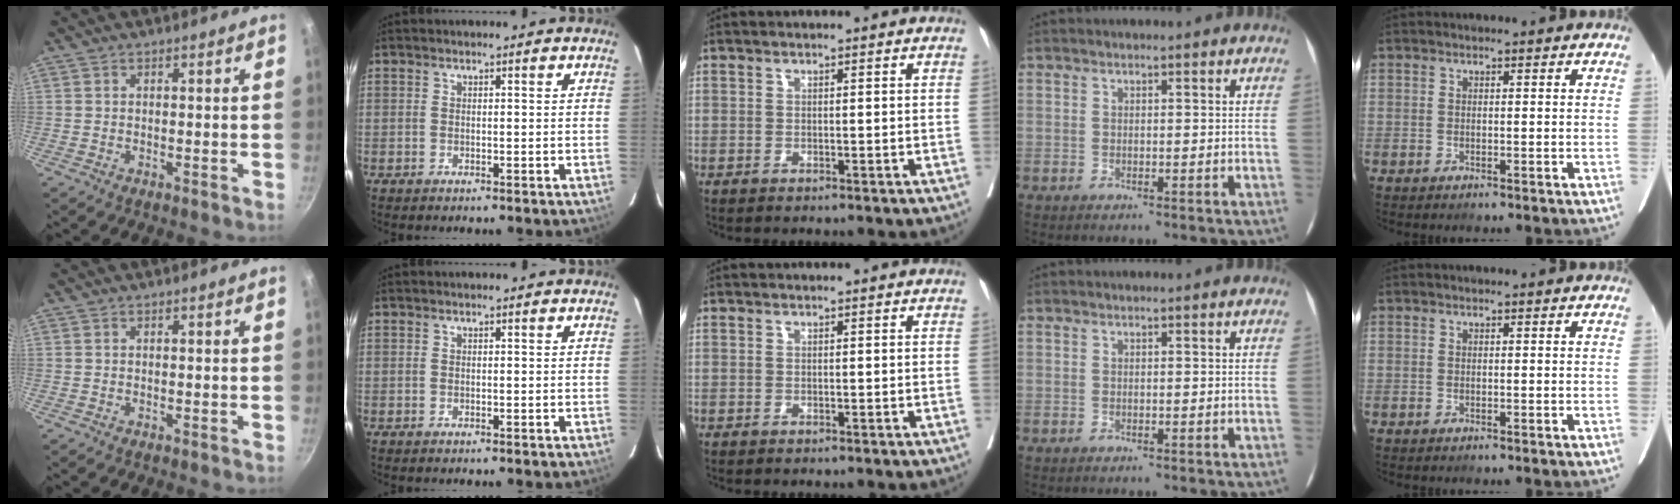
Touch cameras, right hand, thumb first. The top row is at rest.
{}